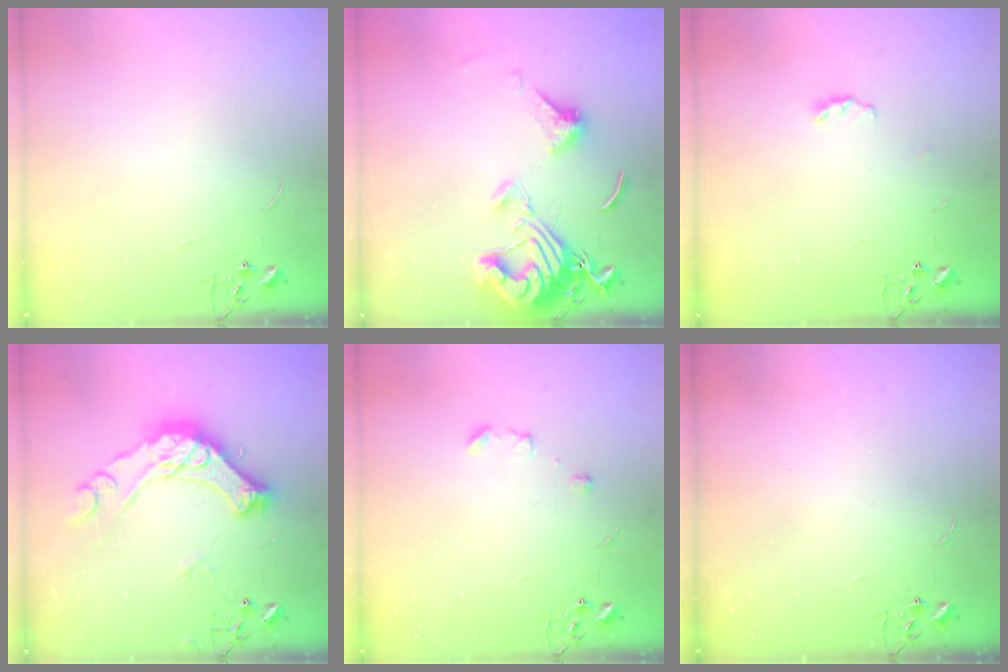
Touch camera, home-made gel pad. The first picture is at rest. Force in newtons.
{"total": 14.7, "press": 14.6, "slide": 1.5}
{"total": 3.7, "press": 3.7, "slide": 0.6}
{"total": 19.0, "press": 18.9, "slide": 1.9}
{"total": 6.5, "press": 6.4, "slide": 1.1}
{"total": 0.0}